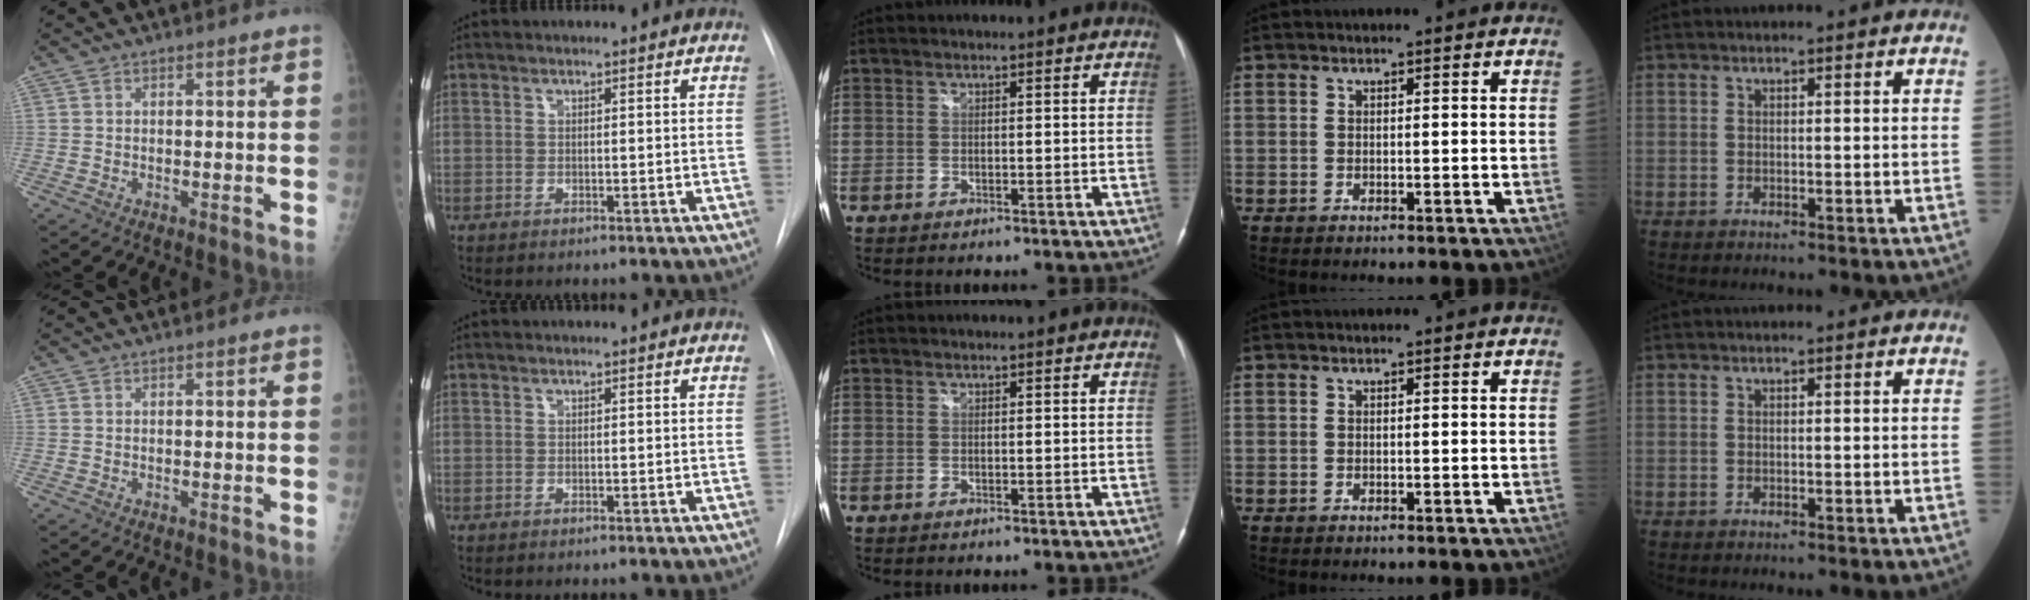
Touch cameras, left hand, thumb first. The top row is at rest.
{}